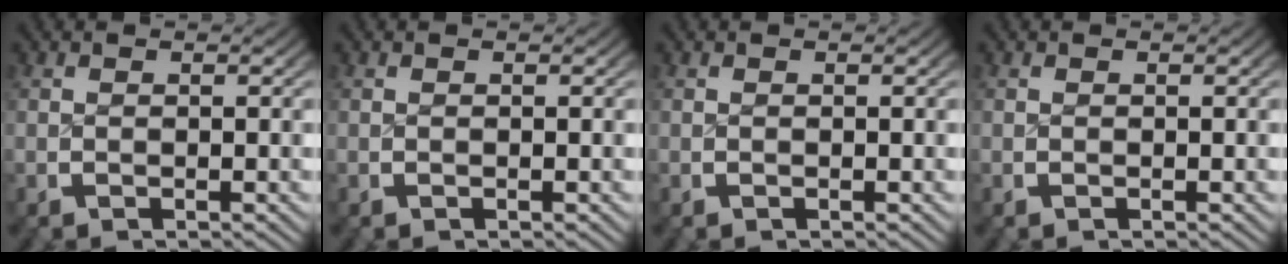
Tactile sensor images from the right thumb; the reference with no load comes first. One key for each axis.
{"total": 0.0}
{"total": 0.0}
{"total": 0.0}